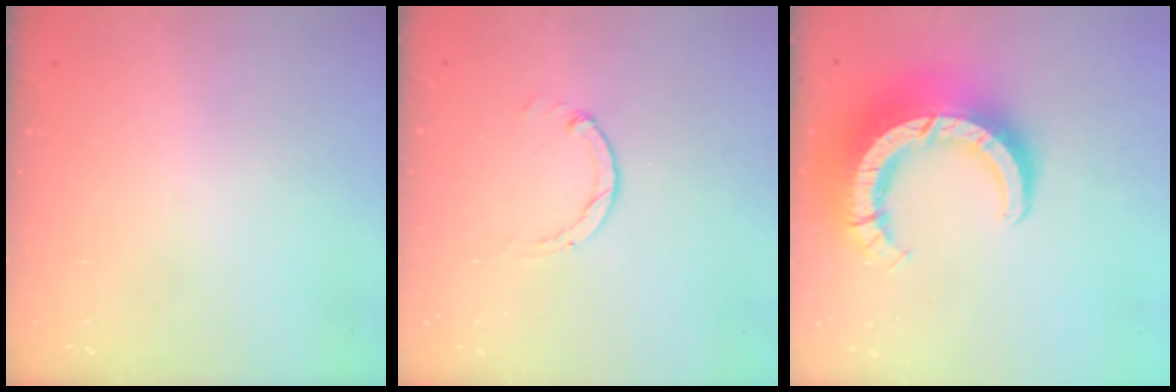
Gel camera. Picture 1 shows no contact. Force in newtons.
{"total": 1.3, "press": 1.2, "slide": 0.2}
{"total": 18.5, "press": 18.4, "slide": 1.8}